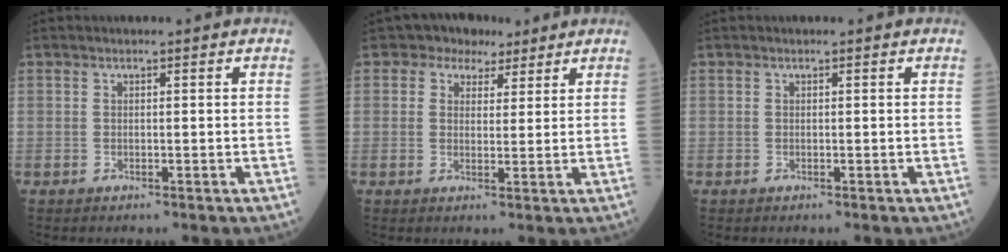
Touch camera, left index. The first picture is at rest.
{"total": 4.3, "force": [3.0, 3.0, 0.5], "torque": [-0.003, 0.014, 0.045]}
{"total": 0.0}